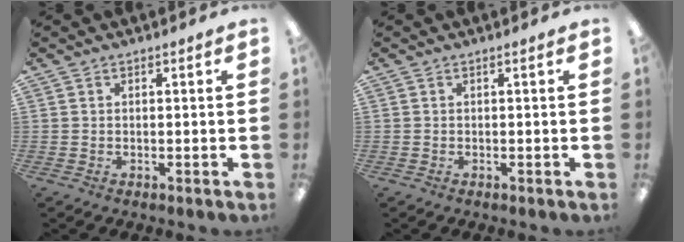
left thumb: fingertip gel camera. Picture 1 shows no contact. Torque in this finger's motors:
{"motor_torque": [-0.12, 0.01, 0.12, 0.03, 0.00]}